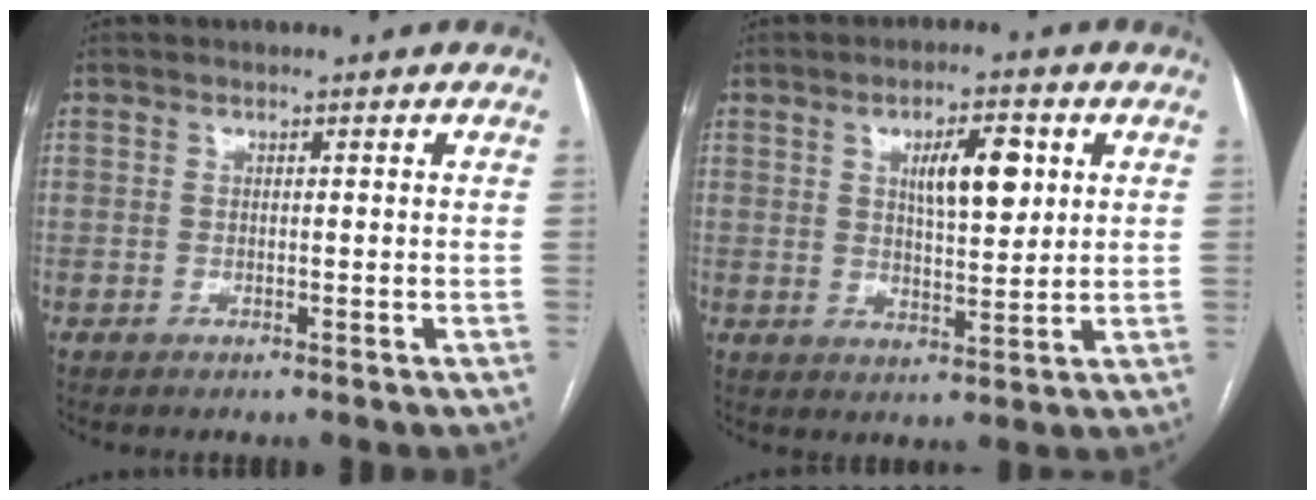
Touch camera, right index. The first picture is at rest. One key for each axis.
{"total": 7.5, "fx": 2.5, "fy": 2.3, "fz": 6.7, "tx": -0.109, "ty": 0.006, "tz": 0.044}